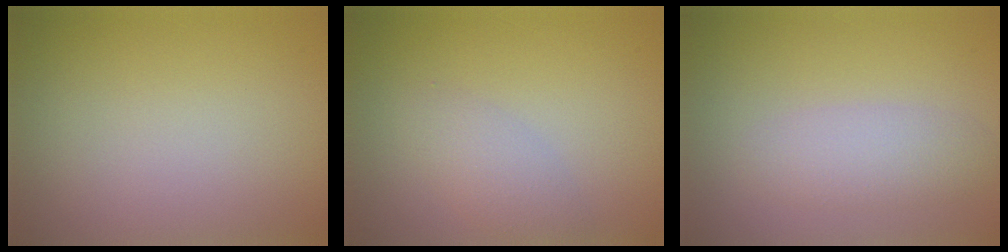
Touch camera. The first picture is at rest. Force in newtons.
{"total": 2.3, "press": 2.3, "slide": 0.0}
{"total": 2.8, "press": 2.8, "slide": 0.3}